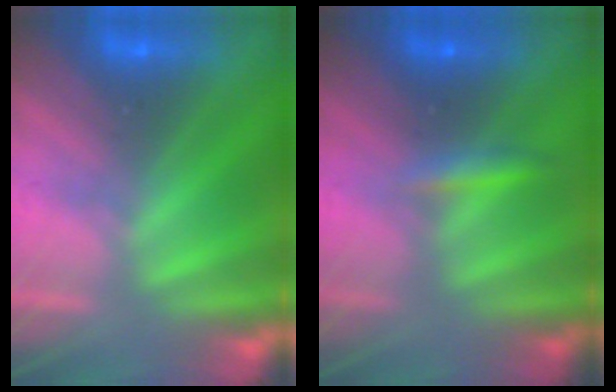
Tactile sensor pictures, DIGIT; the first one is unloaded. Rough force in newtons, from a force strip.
{"total": 2.3}